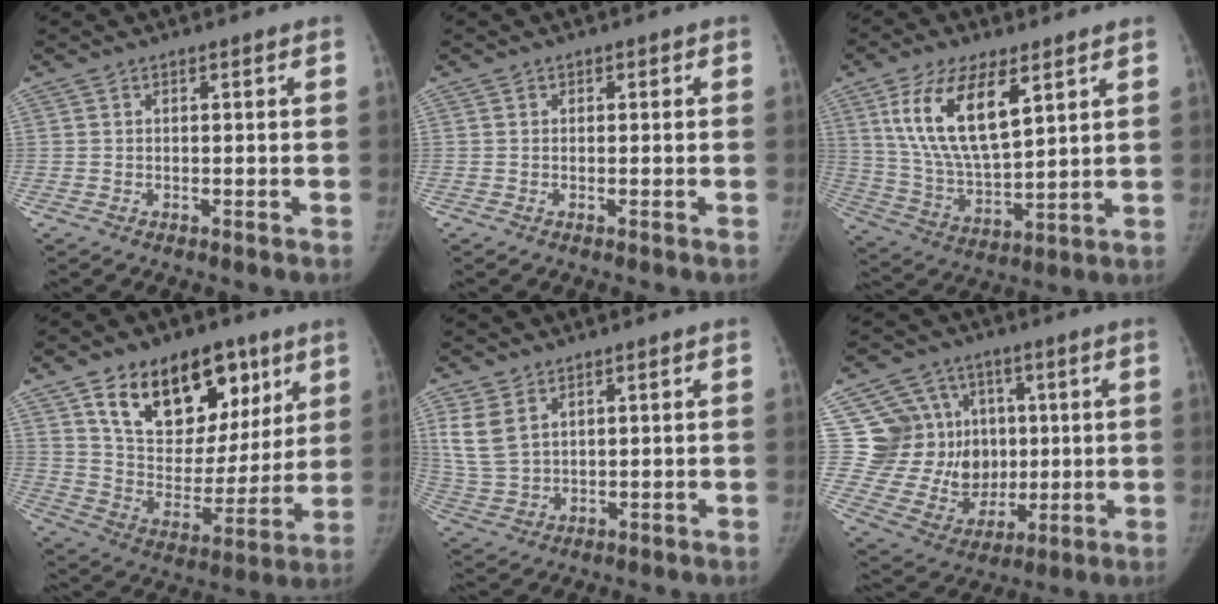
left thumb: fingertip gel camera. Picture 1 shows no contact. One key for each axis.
{"total": 0.7, "fx": 0.2, "fy": 0.7, "fz": 0.1, "tx": 0.008, "ty": 0.002, "tz": 0.000}
{"total": 16.3, "fx": 7.2, "fy": 7.1, "fz": 12.8, "tx": -0.228, "ty": -0.029, "tz": 0.145}
{"total": 22.9, "fx": 12.0, "fy": 14.2, "fz": 13.5, "tx": -0.159, "ty": -0.029, "tz": 0.201}
{"total": 7.6, "fx": 3.5, "fy": 5.1, "fz": 4.4, "tx": -0.089, "ty": -0.008, "tz": 0.085}
{"total": 17.2, "fx": 3.0, "fy": 14.9, "fz": 8.0, "tx": -0.088, "ty": 0.003, "tz": 0.079}